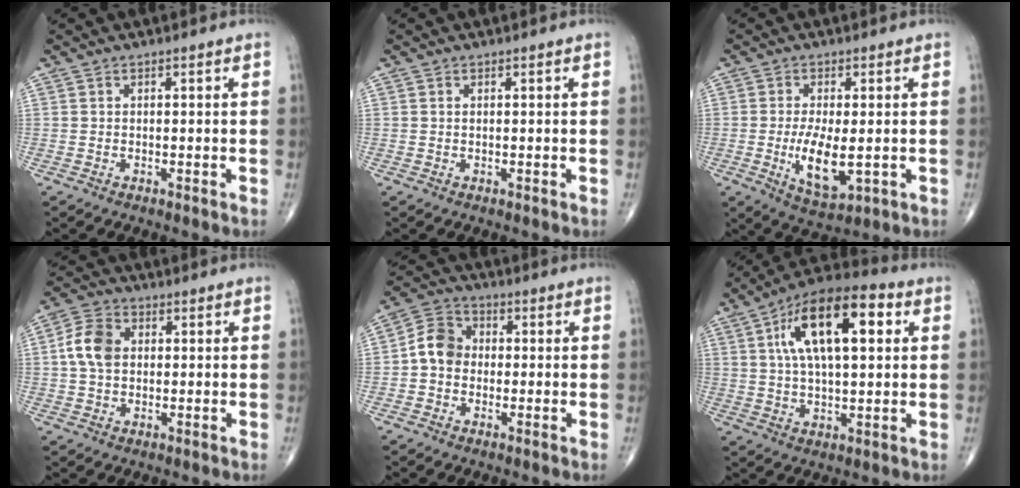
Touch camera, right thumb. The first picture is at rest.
{"total": 0.0}
{"total": 8.7, "force": [-1.3, 3.5, 7.9], "torque": [-0.139, -0.020, -0.014]}
{"total": 7.2, "force": [0.8, 5.2, 4.9], "torque": [-0.092, 0.012, 0.009]}
{"total": 7.1, "force": [-0.5, 5.9, 3.9], "torque": [-0.055, 0.026, -0.023]}
{"total": 18.4, "force": [5.3, 7.9, 15.8], "torque": [-0.250, 0.016, 0.080]}